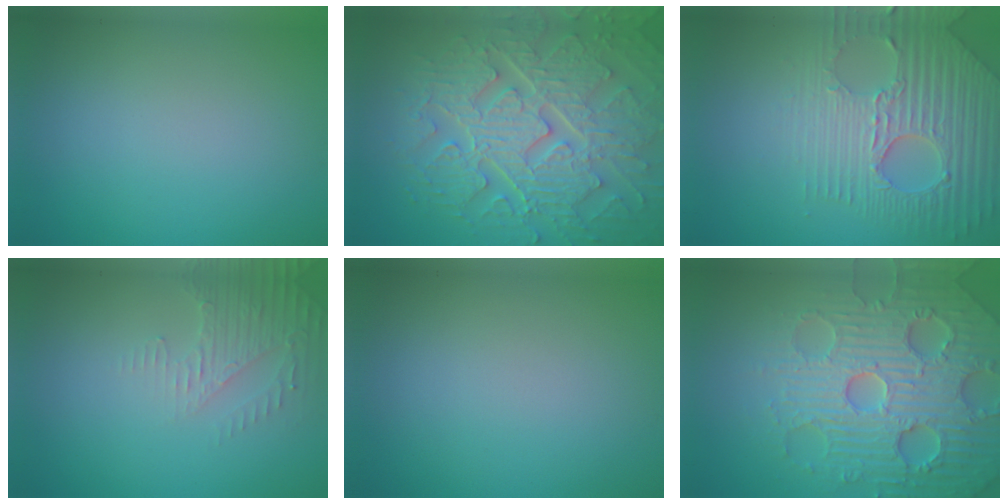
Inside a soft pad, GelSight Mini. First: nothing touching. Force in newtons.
{"total": 9.2, "press": 6.7, "slide": 6.3}
{"total": 7.0, "press": 5.2, "slide": 4.7}
{"total": 2.6, "press": 2.5, "slide": 0.7}
{"total": 0.0}
{"total": 7.8, "press": 7.6, "slide": 1.8}